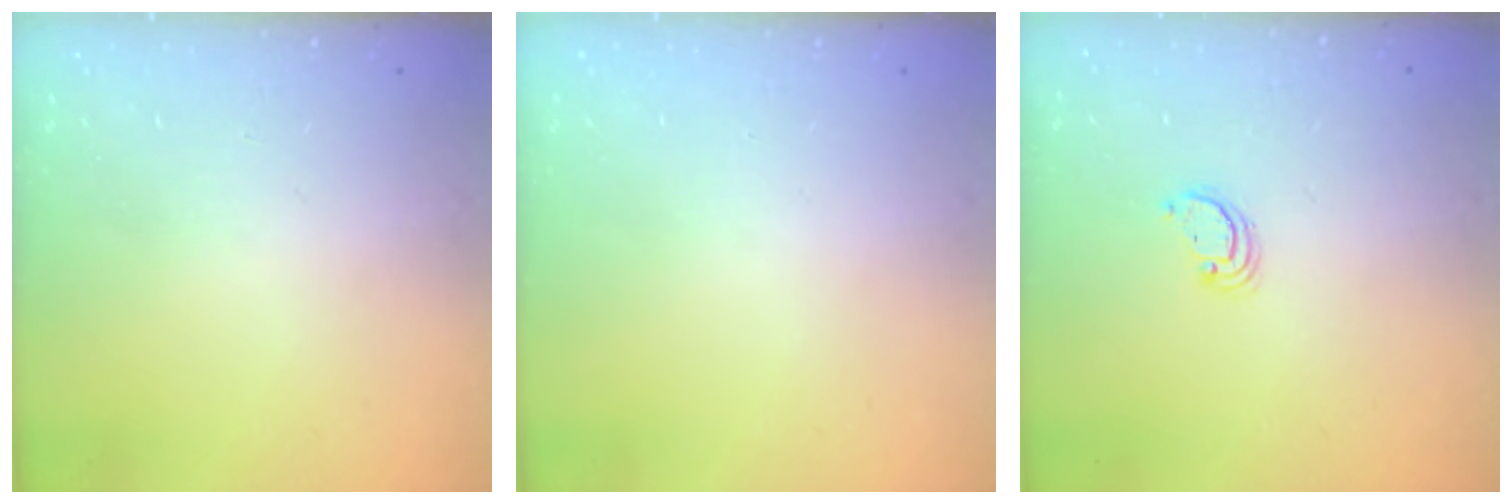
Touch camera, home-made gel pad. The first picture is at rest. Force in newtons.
{"total": 0.0}
{"total": 2.4, "press": 2.4, "slide": 0.2}